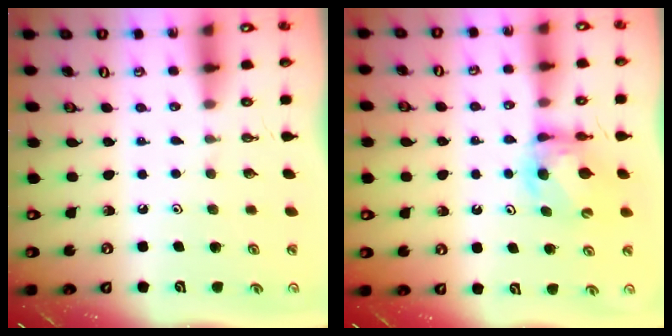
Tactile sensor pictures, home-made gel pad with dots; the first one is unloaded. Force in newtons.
{"total": 6.1, "press": 6.1, "slide": 0.5}